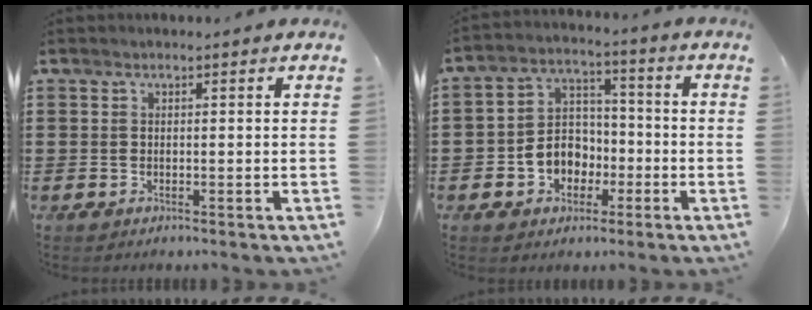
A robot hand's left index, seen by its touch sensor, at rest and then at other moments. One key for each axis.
{"total": 6.7, "fx": -2.5, "fy": 5.7, "fz": 2.5, "tx": -0.057, "ty": 0.018, "tz": -0.050}